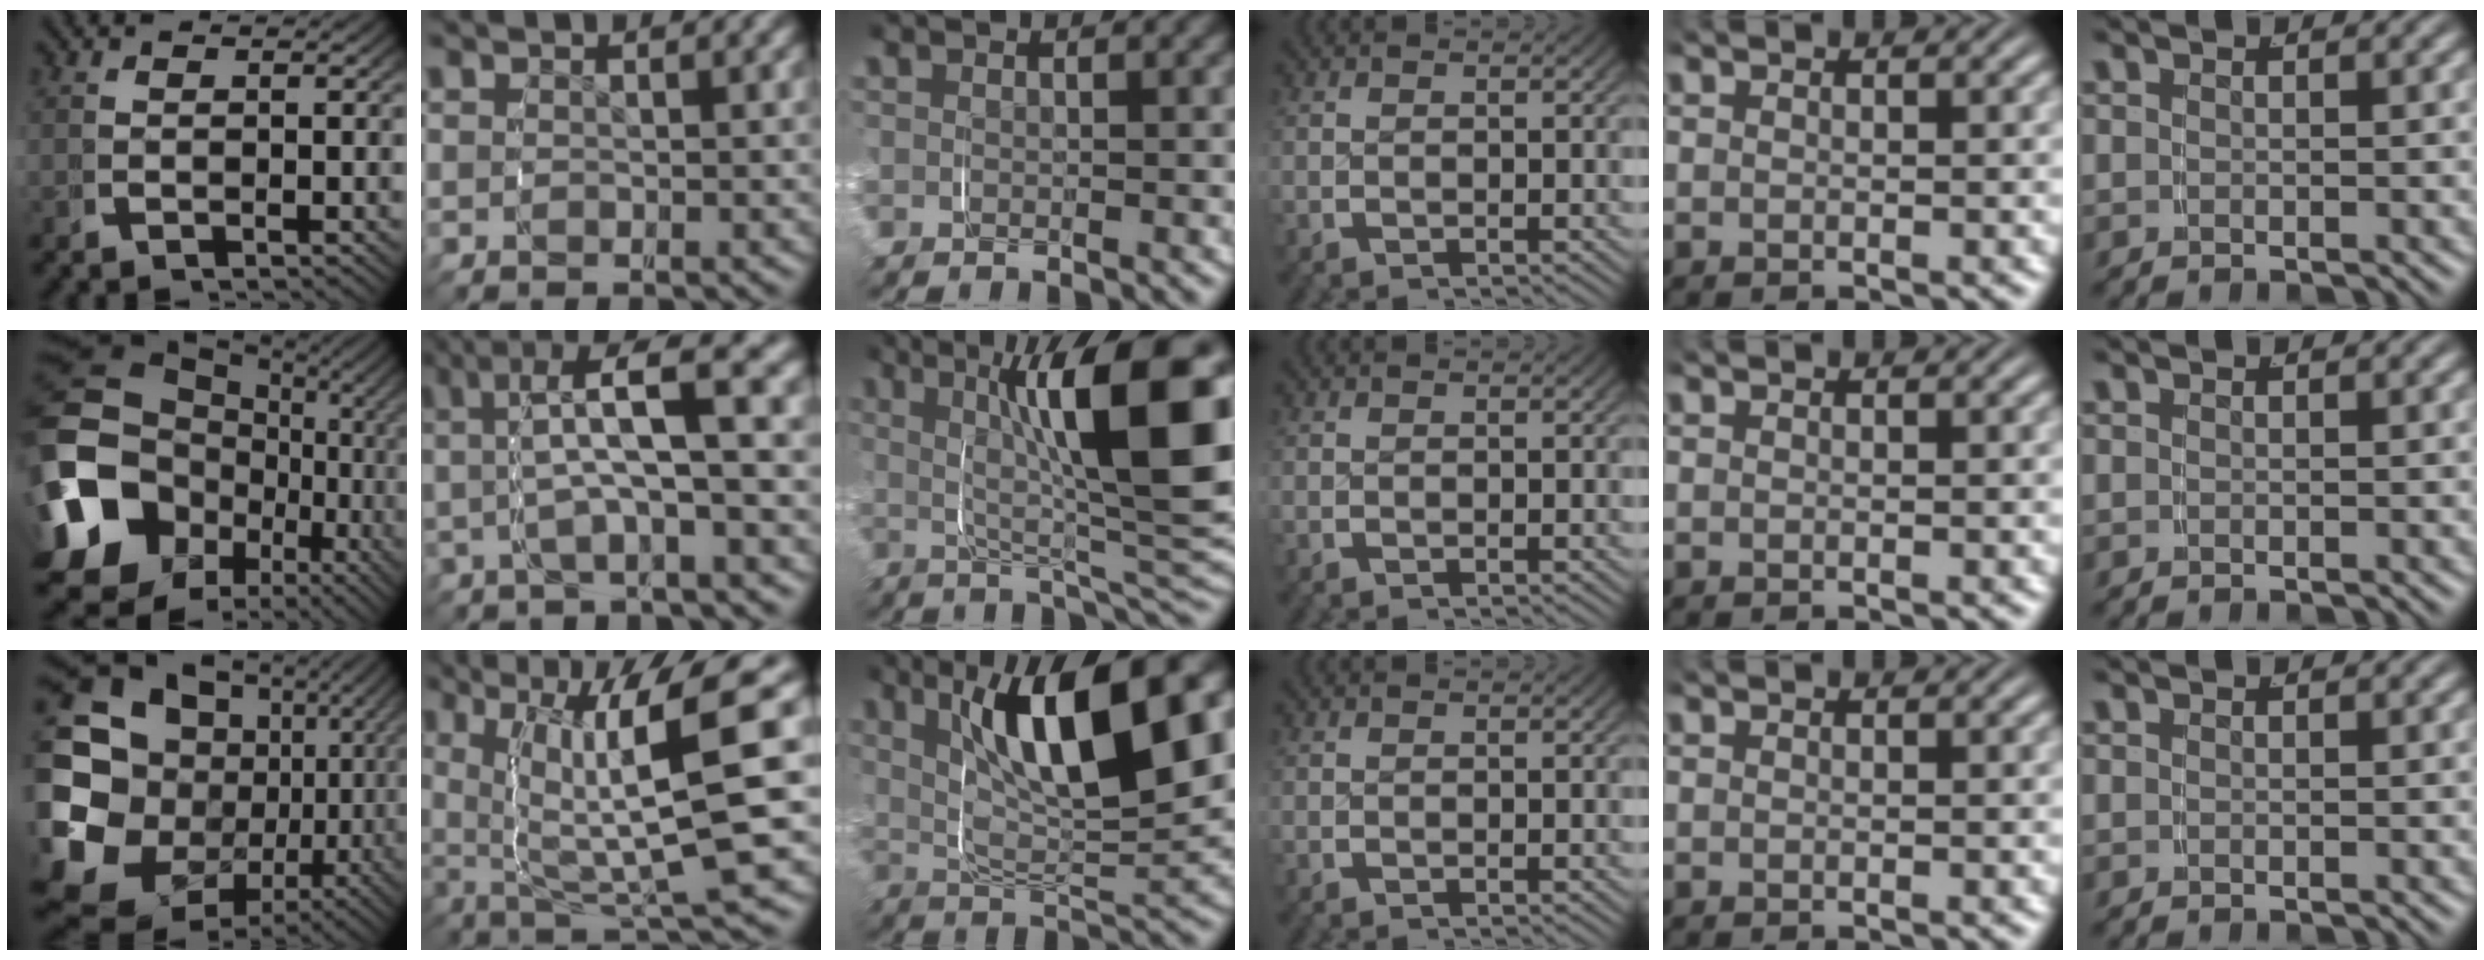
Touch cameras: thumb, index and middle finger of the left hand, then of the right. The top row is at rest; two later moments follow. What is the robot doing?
{"motion": "grasp_and_lifting", "object": "map"}